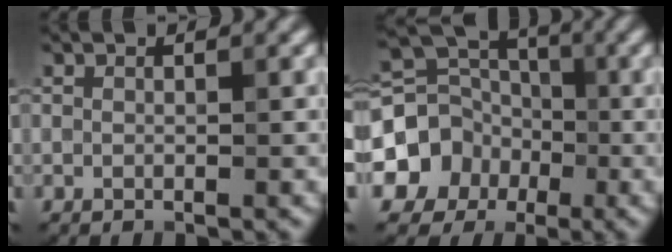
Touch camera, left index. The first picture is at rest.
{"total": 8.8, "force": [-2.7, 8.0, 2.6], "torque": [-0.049, -0.003, -0.068]}